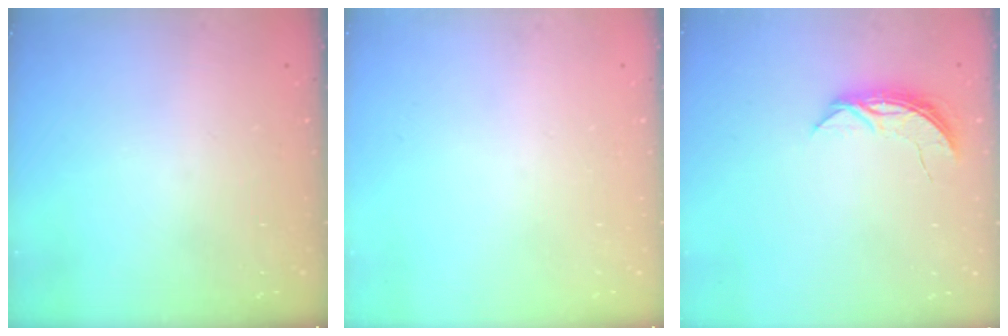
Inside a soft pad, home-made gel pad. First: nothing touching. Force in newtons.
{"total": 0.0}
{"total": 5.9, "press": 5.8, "slide": 0.5}